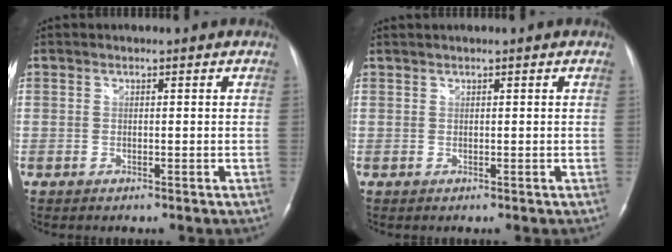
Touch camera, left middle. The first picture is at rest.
{"total": 0.6, "force": [0.6, -0.1, 0.2], "torque": [-0.008, 0.011, 0.016]}